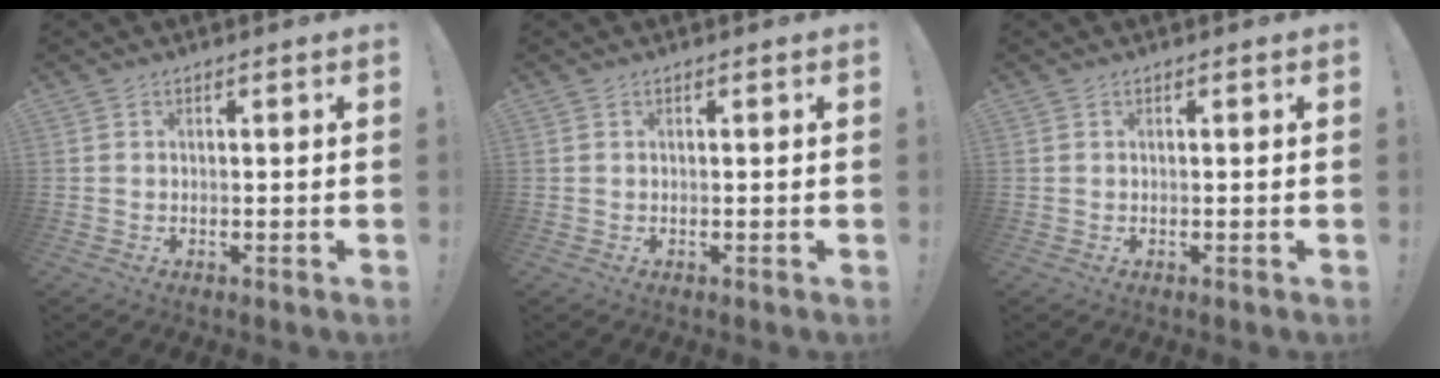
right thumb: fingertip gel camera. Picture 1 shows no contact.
{"total": 0.0}
{"total": 0.0}